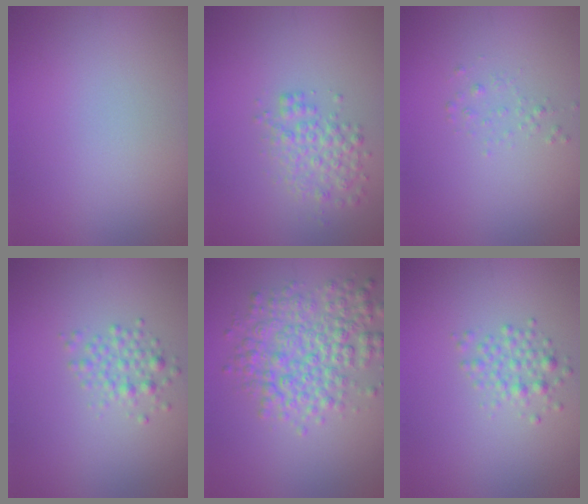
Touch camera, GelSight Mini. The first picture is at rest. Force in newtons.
{"total": 2.6, "press": 2.6, "slide": 0.1}
{"total": 0.8, "press": 0.8, "slide": 0.1}
{"total": 1.9, "press": 1.9, "slide": 0.1}
{"total": 5.7, "press": 5.7, "slide": 0.1}
{"total": 1.9, "press": 1.9, "slide": 0.1}